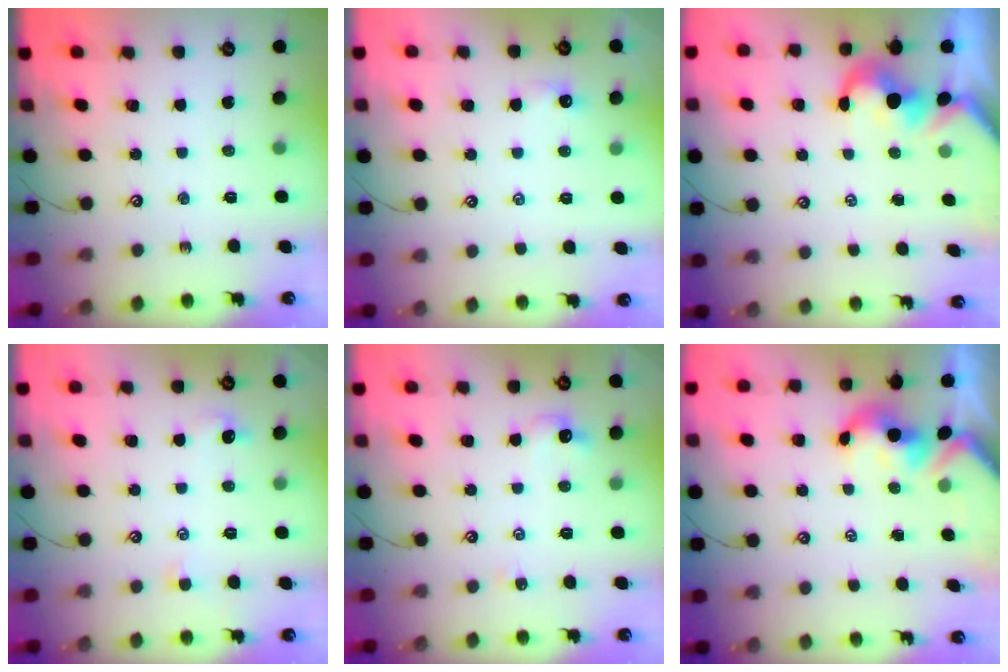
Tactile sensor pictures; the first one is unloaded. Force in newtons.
{"total": 2.5, "press": 2.4, "slide": 0.4}
{"total": 1.4, "press": 1.0, "slide": 0.9}
{"total": 1.0, "press": 0.8, "slide": 0.6}
{"total": 2.7, "press": 2.6, "slide": 0.5}
{"total": 1.5, "press": 1.5, "slide": 0.1}